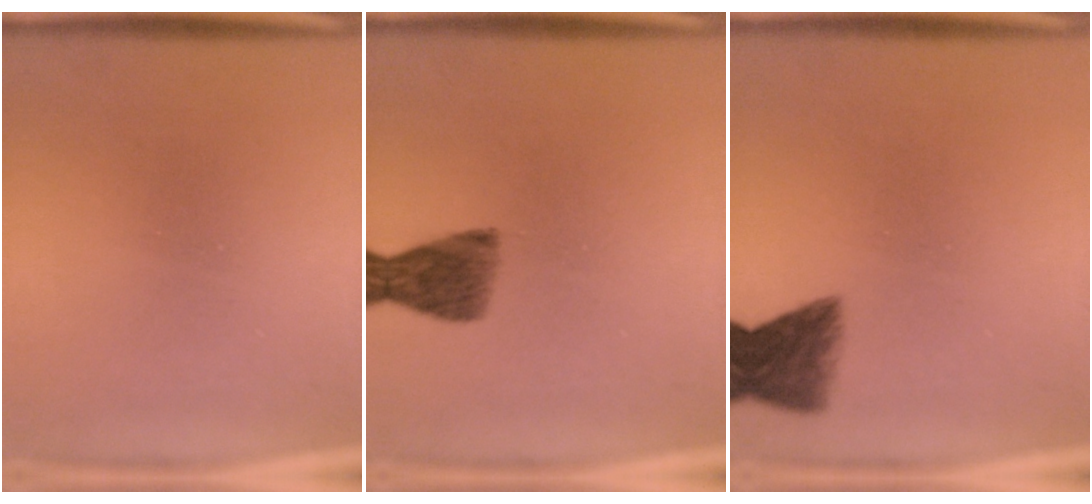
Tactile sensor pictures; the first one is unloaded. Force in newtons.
{"total": 4.7}
{"total": 5.6}